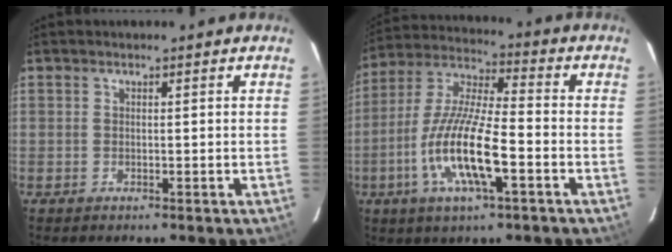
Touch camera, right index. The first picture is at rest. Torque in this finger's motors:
{"motor_torque": [1.33, -0.80, 1.05, 0.21]}